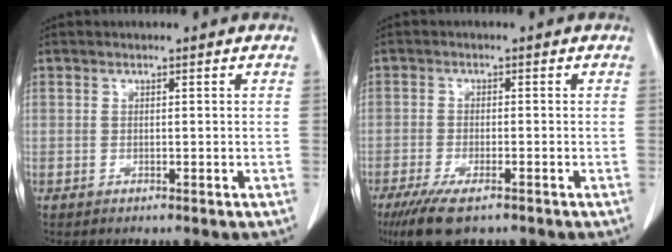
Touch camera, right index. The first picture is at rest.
{"total": 7.3, "force": [-5.0, 1.9, 5.0], "torque": [-0.084, -0.016, -0.079]}